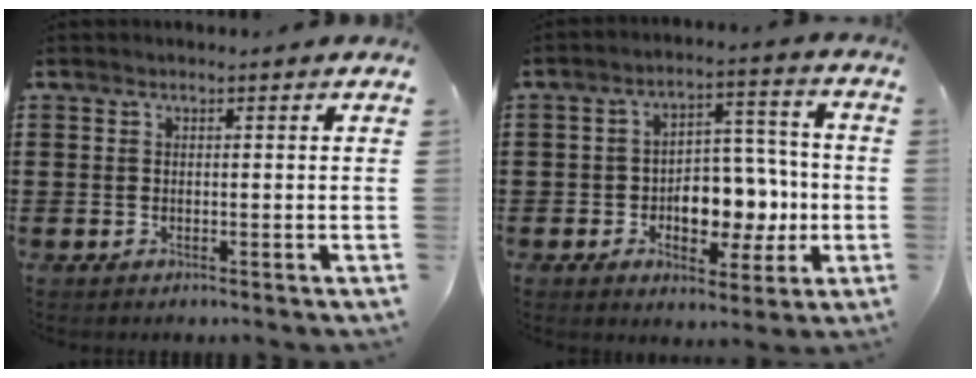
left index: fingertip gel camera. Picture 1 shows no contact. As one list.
[{"total": 7.3, "force": [-1.7, 5.3, 4.7], "torque": [-0.077, 0.013, -0.031]}]